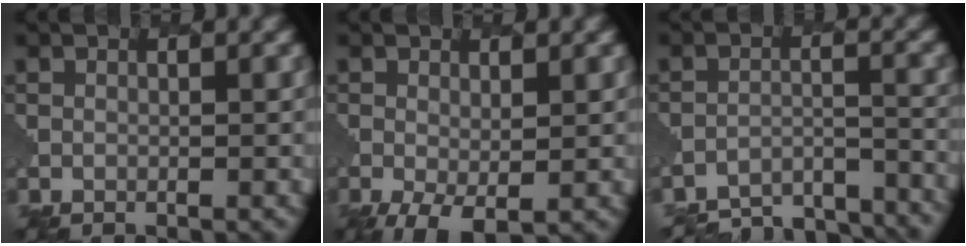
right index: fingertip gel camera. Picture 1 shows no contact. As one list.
[{"total": 3.3, "force": [-1.0, 1.5, 2.8], "torque": [-0.058, -0.012, -0.014]}, {"total": 8.9, "force": [-8.6, 1.8, 1.2], "torque": [-0.012, -0.002, -0.113]}]